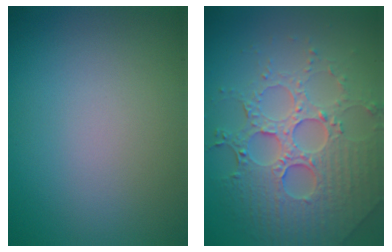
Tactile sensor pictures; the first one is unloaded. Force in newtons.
{"total": 7.0, "press": 5.4, "slide": 4.6}